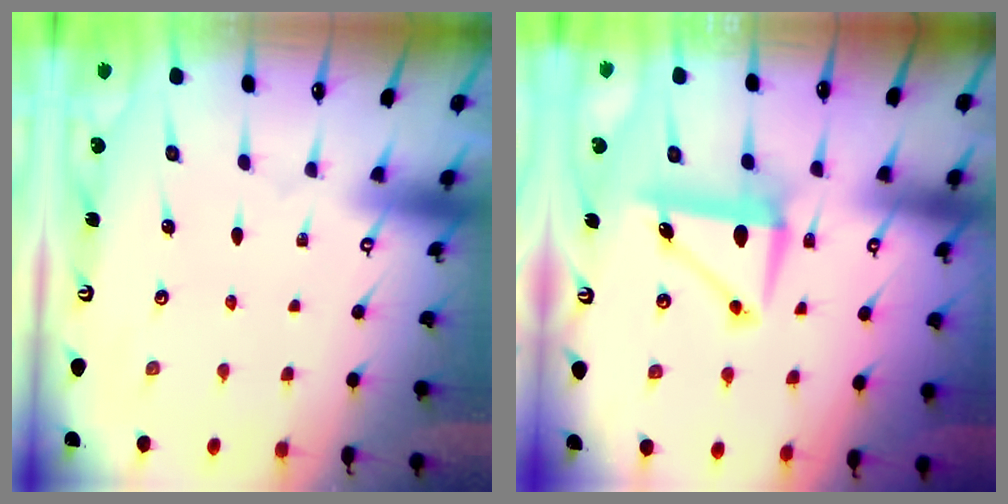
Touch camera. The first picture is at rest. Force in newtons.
{"total": 8.1, "press": 7.8, "slide": 2.2}